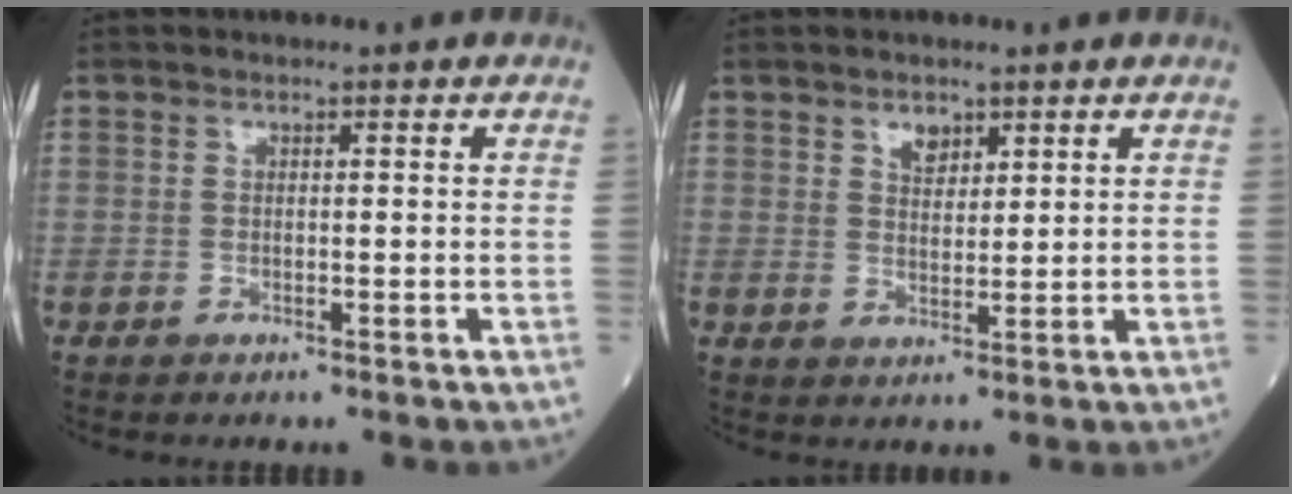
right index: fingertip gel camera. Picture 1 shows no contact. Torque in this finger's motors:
{"motor_torque": [0.00, 0.00, 0.00, 0.03]}